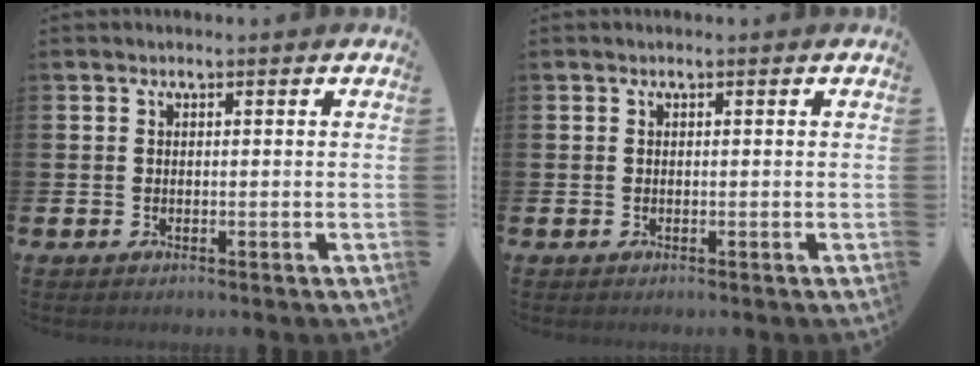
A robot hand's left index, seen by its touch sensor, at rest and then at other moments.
{"total": 0.0}